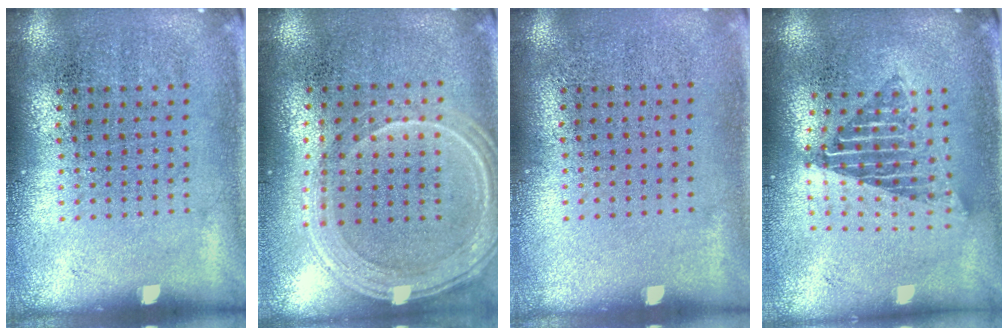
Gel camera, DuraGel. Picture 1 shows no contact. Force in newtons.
{"total": 1.2, "press": 1.2, "slide": 0.4}
{"total": 0.0}
{"total": 1.7, "press": 1.4, "slide": 1.0}